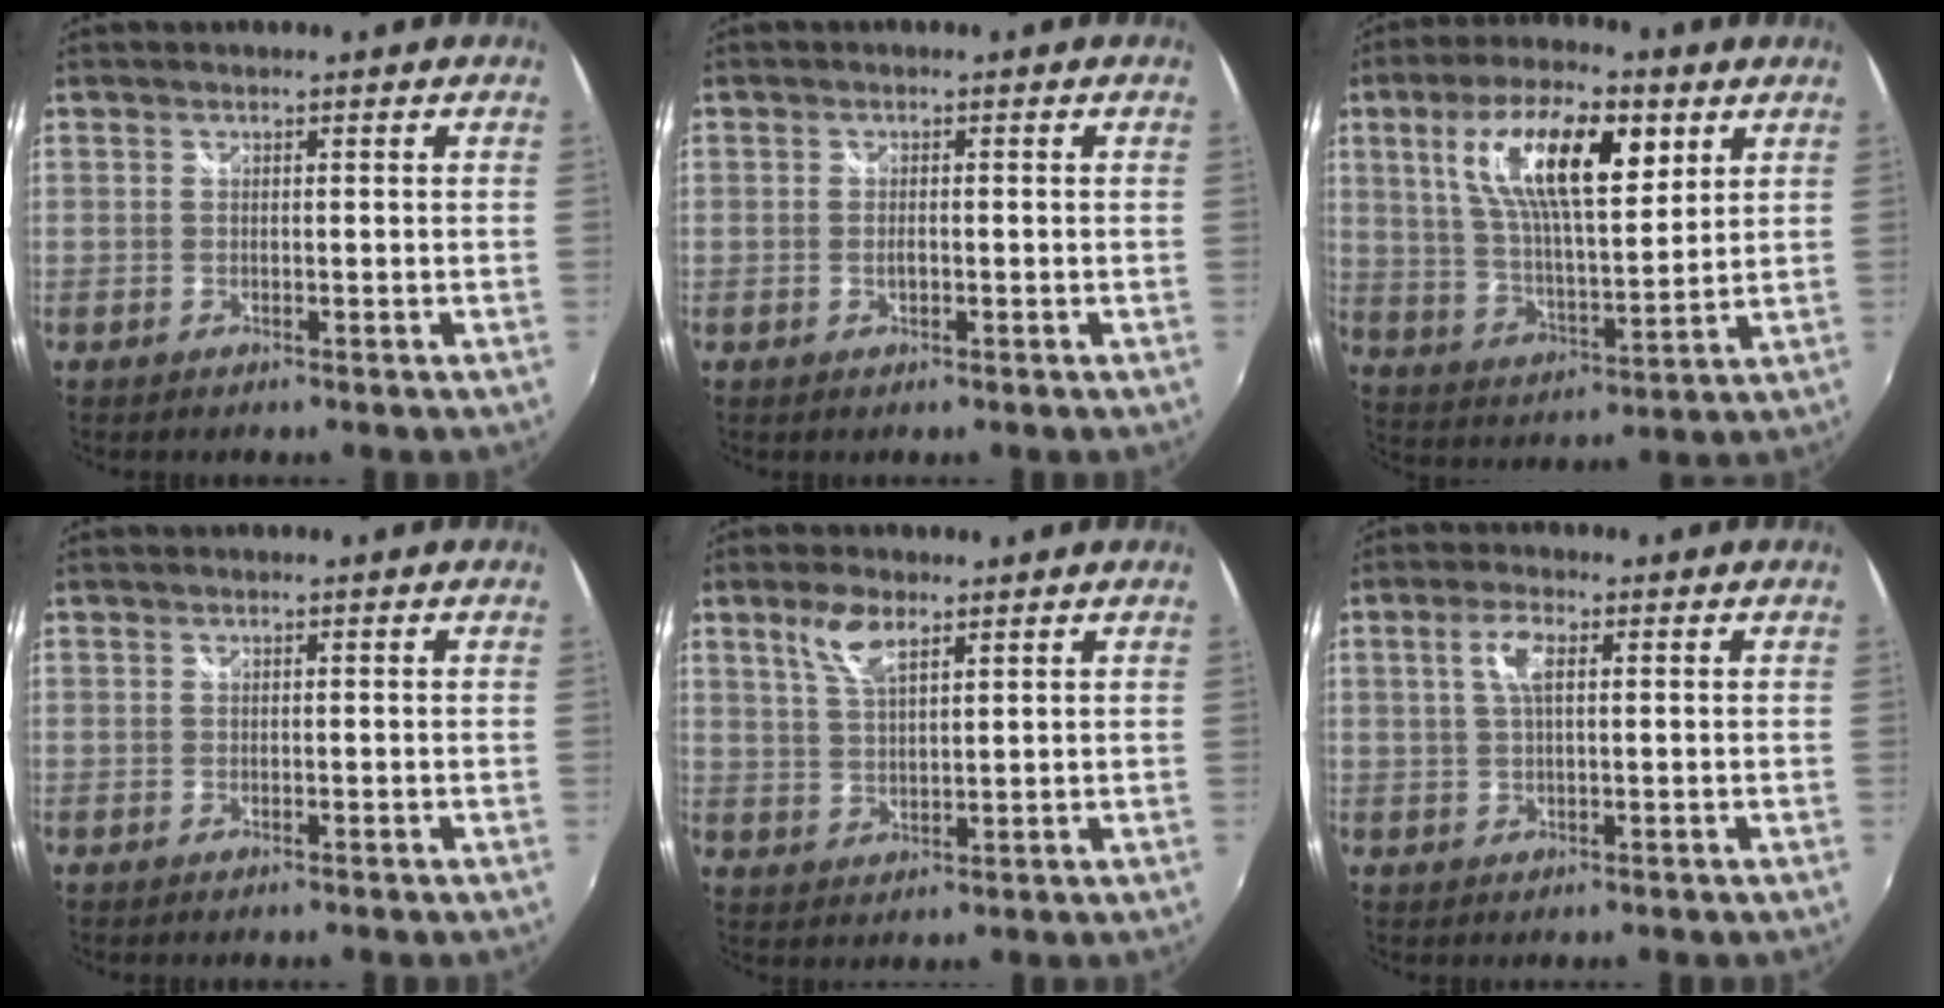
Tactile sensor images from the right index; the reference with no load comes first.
{"total": 1.5, "force": [-0.4, 0.8, 1.2], "torque": [-0.023, -0.001, -0.008]}
{"total": 17.1, "force": [7.2, 5.9, 14.3], "torque": [-0.256, 0.015, 0.130]}
{"total": 0.0}
{"total": 5.5, "force": [3.4, 1.9, 3.9], "torque": [-0.077, 0.005, 0.069]}
{"total": 4.3, "force": [1.2, 1.5, 3.8], "torque": [-0.074, 0.007, 0.023]}